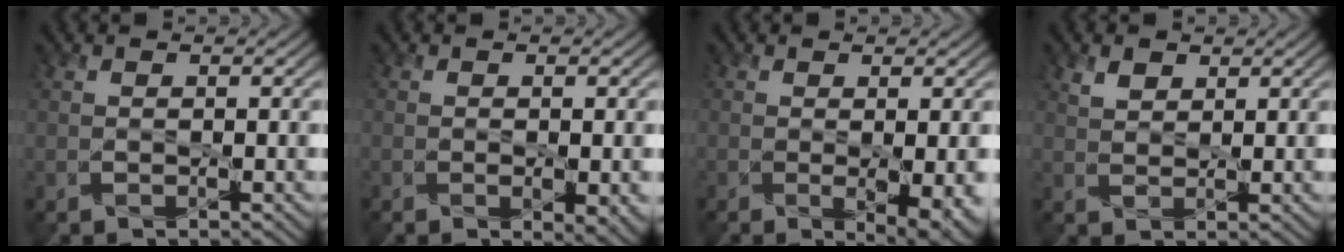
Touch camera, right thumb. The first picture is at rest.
{"total": 3.3, "force": [-1.1, 1.7, 2.5], "torque": [-0.030, -0.011, -0.015]}
{"total": 4.0, "force": [-1.0, 1.7, 3.5], "torque": [-0.050, -0.015, -0.009]}
{"total": 2.0, "force": [1.5, 1.0, 0.9], "torque": [-0.022, 0.002, 0.032]}